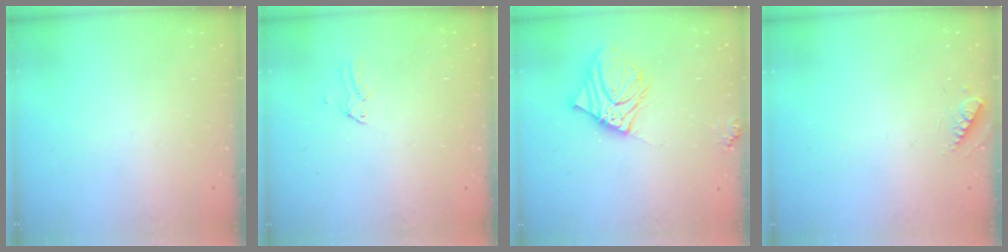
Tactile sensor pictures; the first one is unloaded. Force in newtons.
{"total": 0.0}
{"total": 12.2, "press": 12.0, "slide": 2.1}
{"total": 5.2, "press": 5.2, "slide": 0.5}